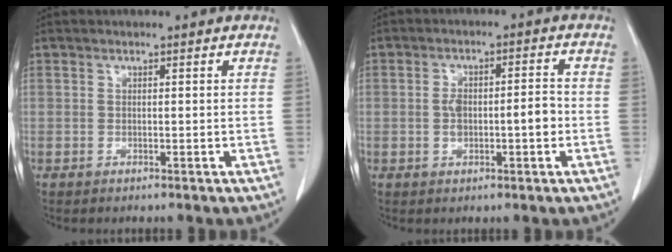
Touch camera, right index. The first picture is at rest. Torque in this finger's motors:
{"motor_torque": [1.05, -0.29, 0.46, 0.07]}